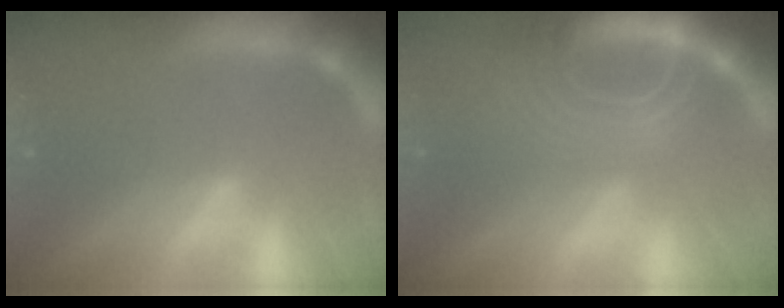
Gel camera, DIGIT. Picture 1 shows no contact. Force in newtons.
{"total": 10.0}